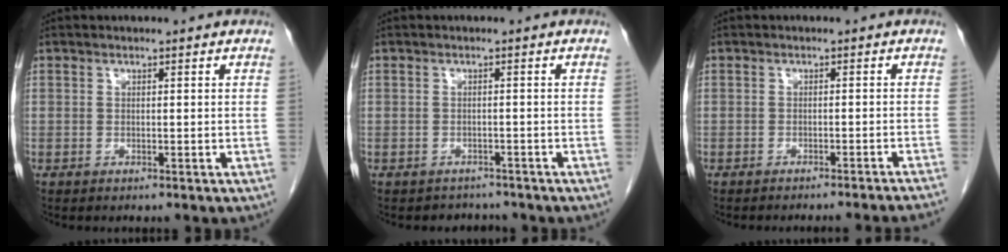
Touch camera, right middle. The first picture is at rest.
{"total": 2.4, "force": [-2.1, 1.0, -0.6], "torque": [0.004, 0.001, -0.031]}
{"total": 9.5, "force": [-9.0, -1.8, 2.6], "torque": [-0.008, -0.018, -0.100]}